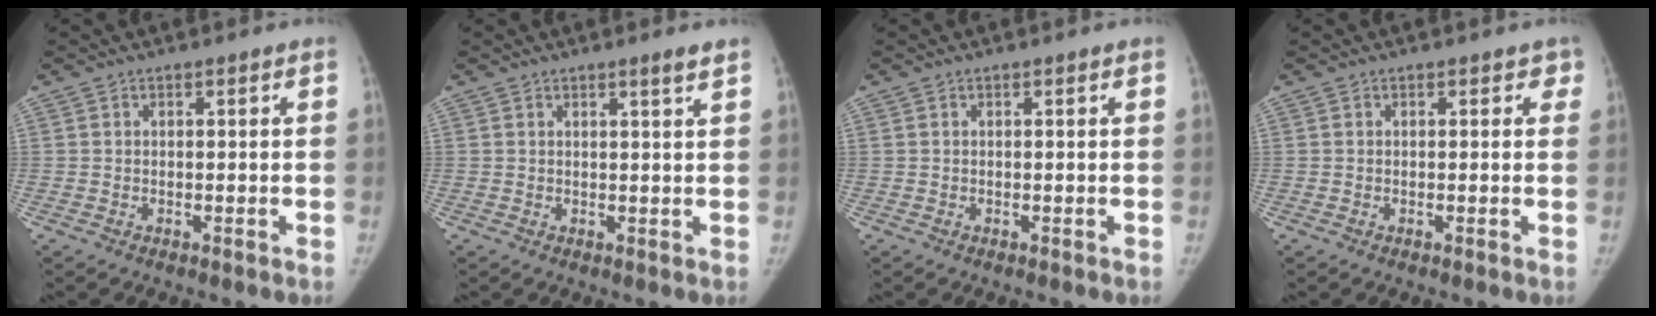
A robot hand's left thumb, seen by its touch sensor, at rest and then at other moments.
{"total": 1.9, "force": [1.4, -0.2, 1.2], "torque": [-0.018, -0.012, 0.020]}
{"total": 0.0}
{"total": 1.4, "force": [0.7, 1.0, 0.6], "torque": [0.018, 0.001, -0.001]}